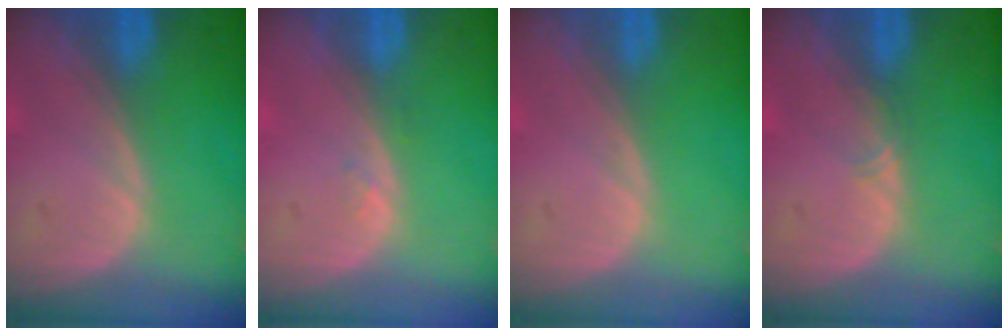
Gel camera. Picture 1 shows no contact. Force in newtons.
{"total": 0.9, "press": 0.8, "slide": 0.4}
{"total": 0.0}
{"total": 0.8, "press": 0.7, "slide": 0.4}